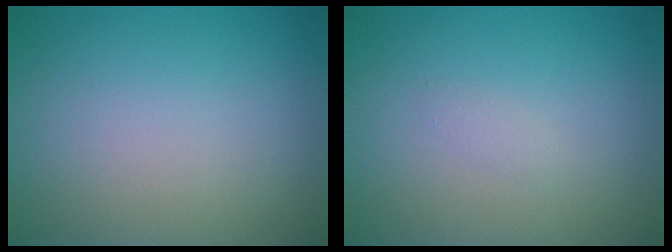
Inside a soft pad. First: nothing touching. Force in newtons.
{"total": 0.5, "press": 0.5, "slide": 0.0}